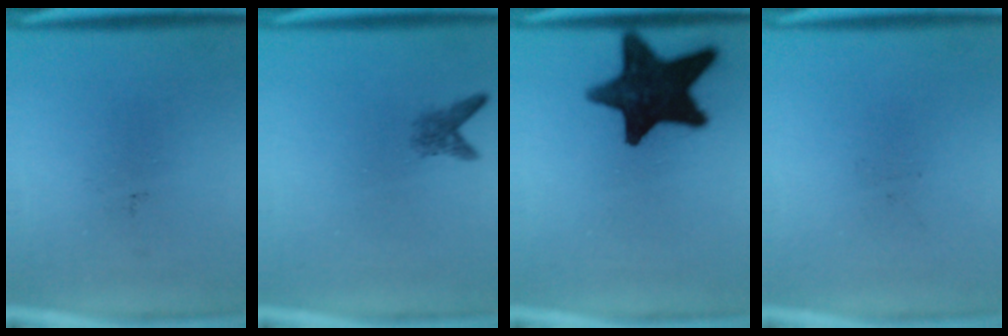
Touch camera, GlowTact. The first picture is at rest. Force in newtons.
{"total": 2.1}
{"total": 16.8}
{"total": 0.0}